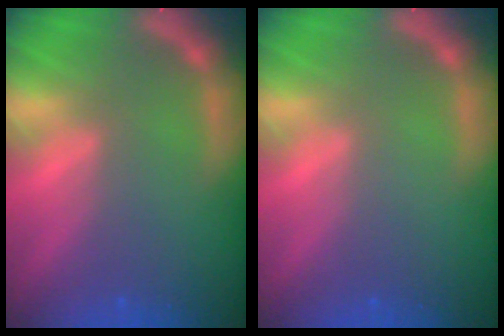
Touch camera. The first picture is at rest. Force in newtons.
{"total": 0.0}